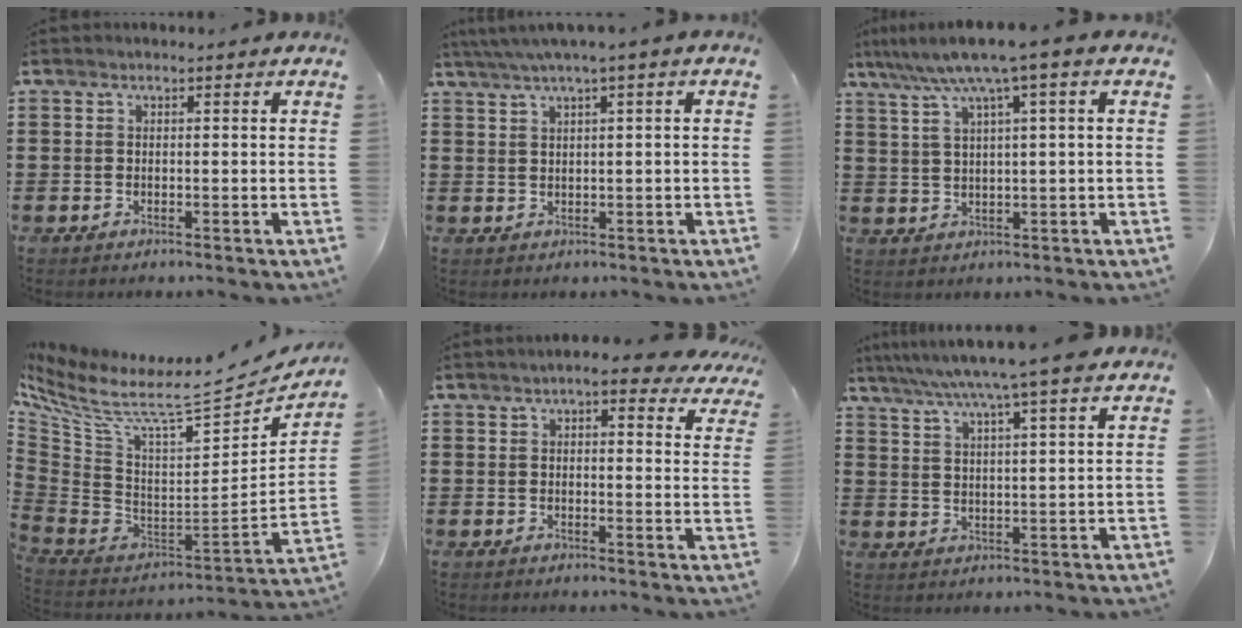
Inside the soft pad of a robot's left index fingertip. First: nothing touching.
{"total": 2.1, "force": [0.7, -0.2, 2.0], "torque": [-0.037, -0.003, 0.012]}
{"total": 6.0, "force": [3.0, -0.5, 5.2], "torque": [-0.110, -0.015, 0.047]}
{"total": 8.8, "force": [6.0, 1.5, 6.2], "torque": [-0.147, -0.062, 0.093]}
{"total": 4.5, "force": [3.5, 0.6, 2.8], "torque": [-0.056, -0.008, 0.060]}
{"total": 7.2, "force": [5.9, -0.9, 4.0], "torque": [-0.095, -0.026, 0.100]}